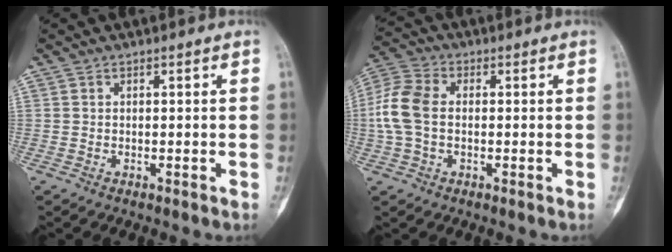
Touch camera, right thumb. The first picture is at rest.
{"total": 9.0, "force": [-0.1, 5.8, 6.8], "torque": [-0.161, 0.021, -0.009]}